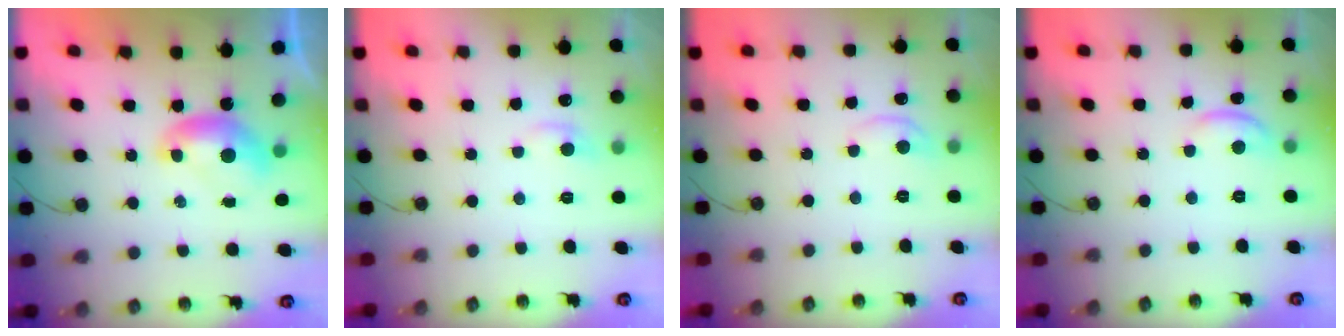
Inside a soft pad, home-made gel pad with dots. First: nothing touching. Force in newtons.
{"total": 0.9, "press": 0.4, "slide": 0.7}
{"total": 0.8, "press": 0.6, "slide": 0.5}
{"total": 2.0, "press": 2.0, "slide": 0.4}